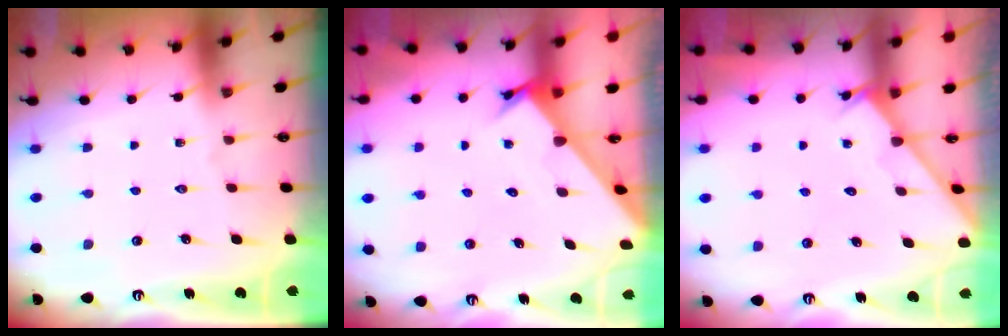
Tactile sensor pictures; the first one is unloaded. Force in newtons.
{"total": 2.4, "press": 2.4, "slide": 0.0}
{"total": 2.2, "press": 2.2, "slide": 0.2}